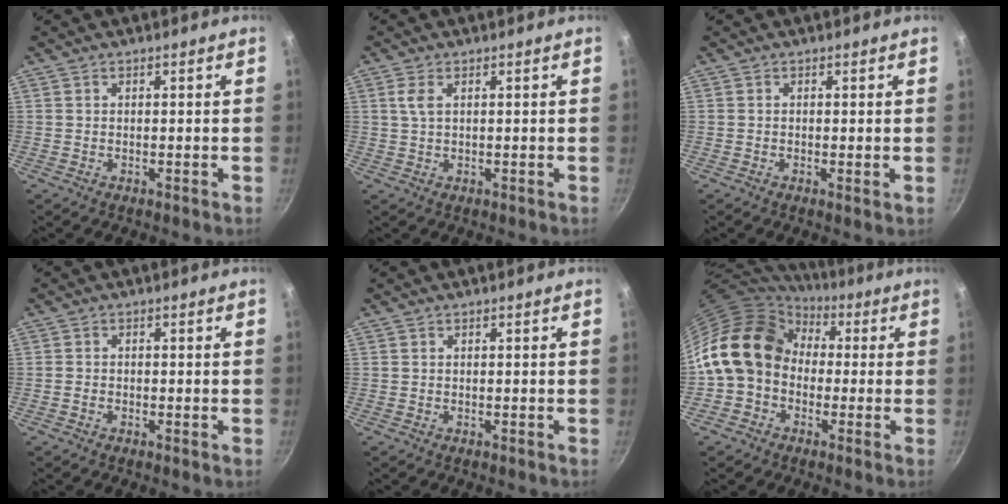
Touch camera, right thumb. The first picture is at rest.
{"total": 2.5, "force": [0.8, 1.2, 2.0], "torque": [-0.043, 0.000, 0.017]}
{"total": 0.7, "force": [0.0, 0.2, 0.7], "torque": [-0.011, -0.005, -0.004]}
{"total": 0.9, "force": [-0.4, 0.6, 0.5], "torque": [-0.012, 0.004, -0.011]}
{"total": 0.0}
{"total": 15.5, "force": [0.9, 12.6, 9.0], "torque": [-0.136, 0.041, -0.003]}